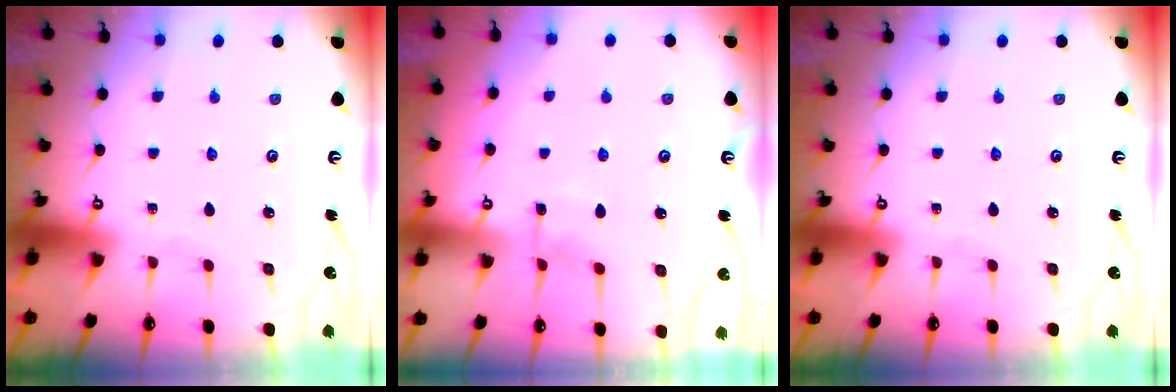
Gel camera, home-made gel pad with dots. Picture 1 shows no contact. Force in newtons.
{"total": 5.4, "press": 5.3, "slide": 0.5}
{"total": 0.0}